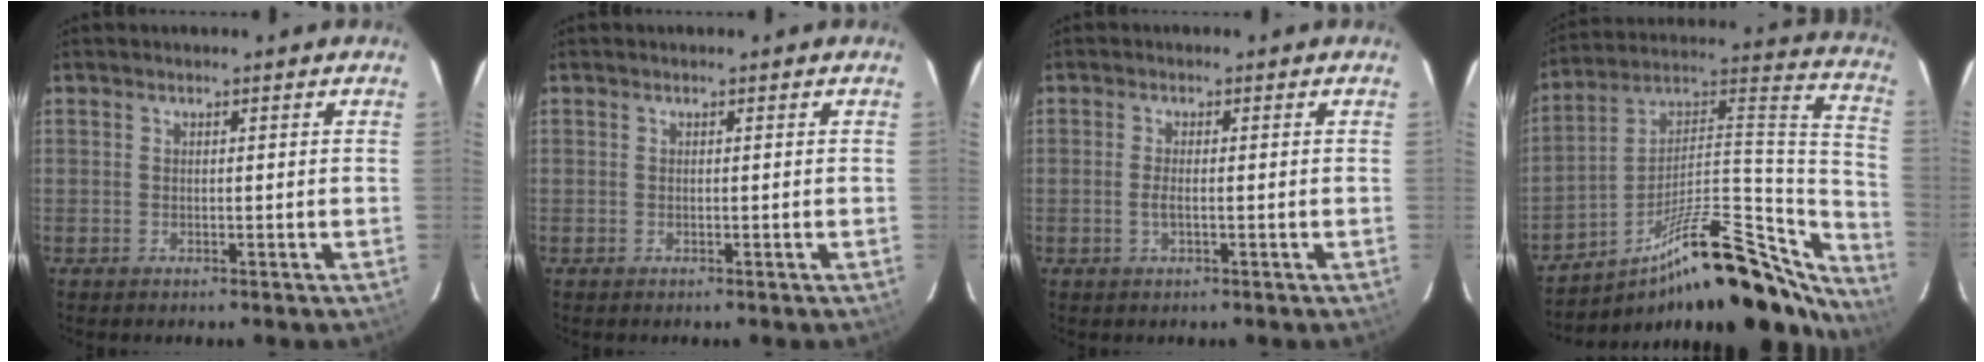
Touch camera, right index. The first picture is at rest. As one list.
[{"total": 0.0}, {"total": 2.1, "force": [-0.5, 0.4, 2.0], "torque": [-0.041, -0.001, -0.009]}, {"total": 30.6, "force": [-22.0, 9.7, 18.9], "torque": [-0.235, 0.040, -0.326]}]